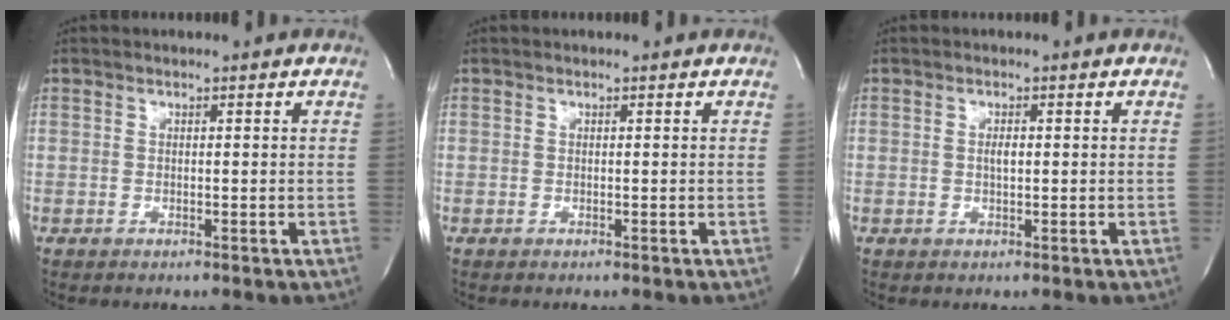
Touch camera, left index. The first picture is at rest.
{"total": 0.0}
{"total": 1.2, "force": [0.1, 0.4, 1.2], "torque": [-0.021, -0.001, 0.000]}